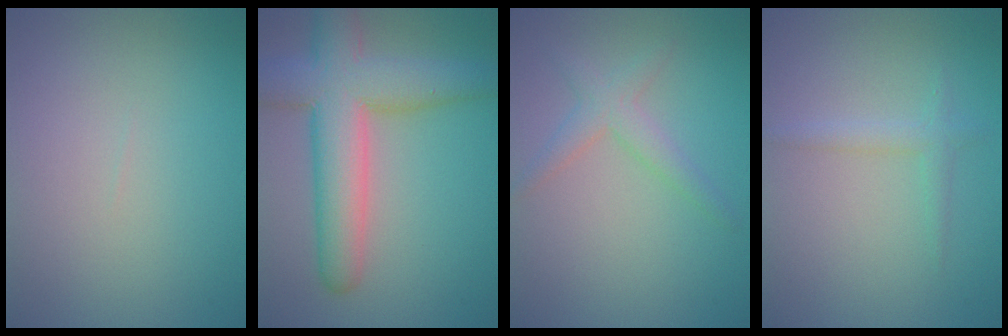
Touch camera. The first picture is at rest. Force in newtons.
{"total": 8.7, "press": 8.7, "slide": 0.3}
{"total": 2.1, "press": 2.1, "slide": 0.1}
{"total": 1.4, "press": 1.4, "slide": 0.0}